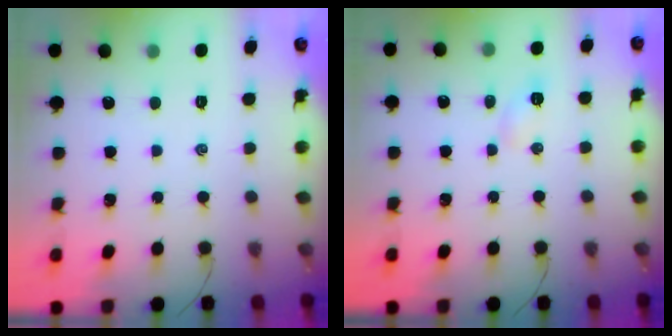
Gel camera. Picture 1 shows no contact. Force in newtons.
{"total": 2.9, "press": 2.8, "slide": 0.8}